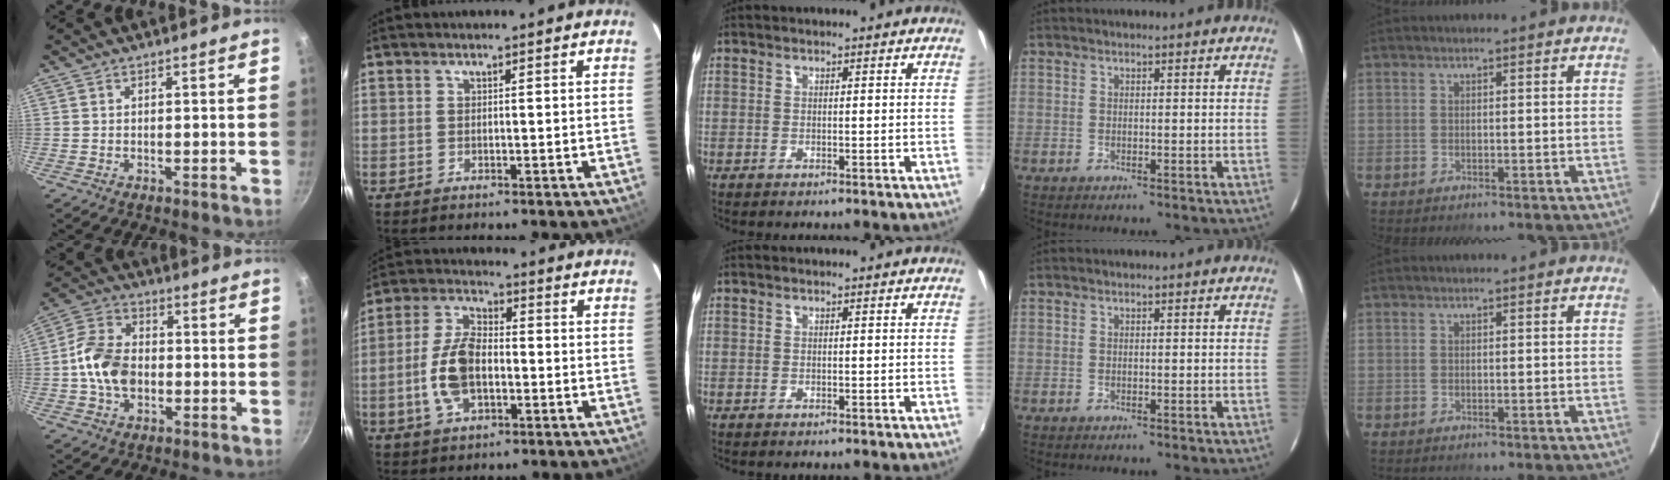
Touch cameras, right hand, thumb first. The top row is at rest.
{"thumb": {"total": 11.0, "force": [-1.4, 7.7, 7.7], "torque": [-0.133, 0.025, -0.036]}, "index": {"total": 10.2, "force": [-2.4, 5.4, 8.4], "torque": [-0.178, 0.009, -0.044]}}